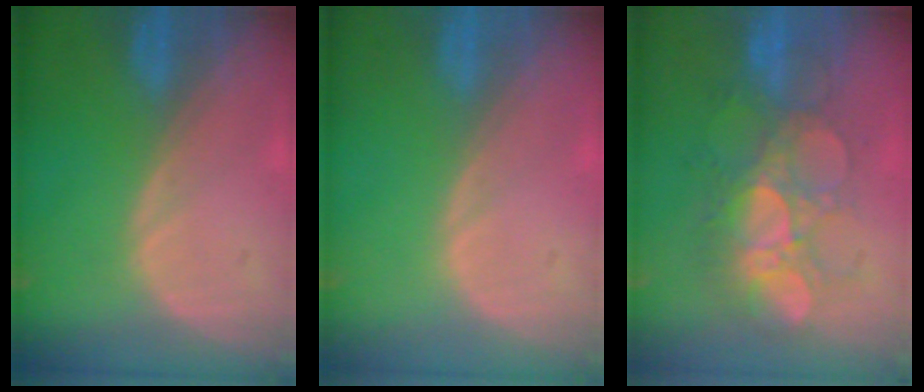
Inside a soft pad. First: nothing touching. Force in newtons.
{"total": 0.0}
{"total": 8.7, "press": 8.6, "slide": 1.5}